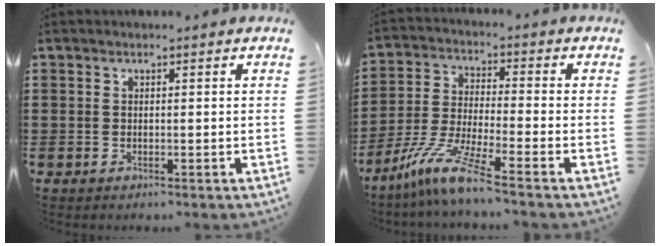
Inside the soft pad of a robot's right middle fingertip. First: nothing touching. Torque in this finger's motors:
{"motor_torque": [2.14, 0.00, 0.47, 0.21]}